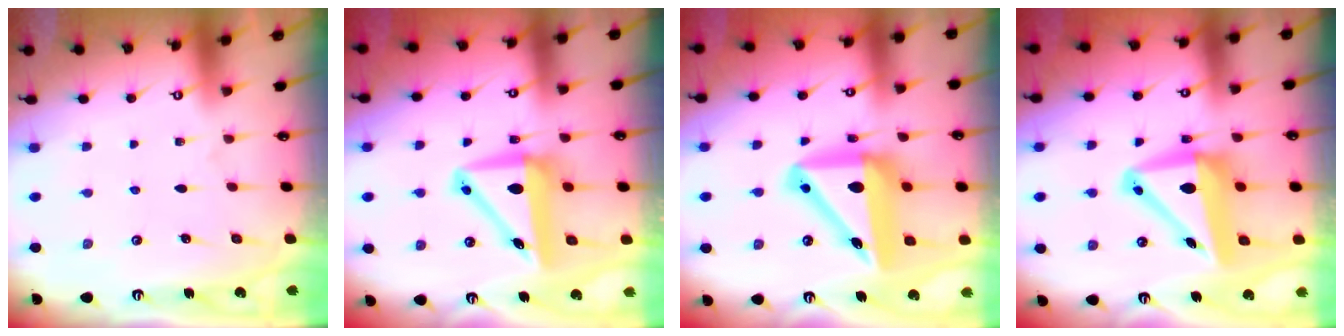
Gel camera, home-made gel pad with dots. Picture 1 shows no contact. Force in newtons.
{"total": 9.2, "press": 8.9, "slide": 2.4}
{"total": 16.0, "press": 15.7, "slide": 3.3}
{"total": 12.5, "press": 12.3, "slide": 2.5}